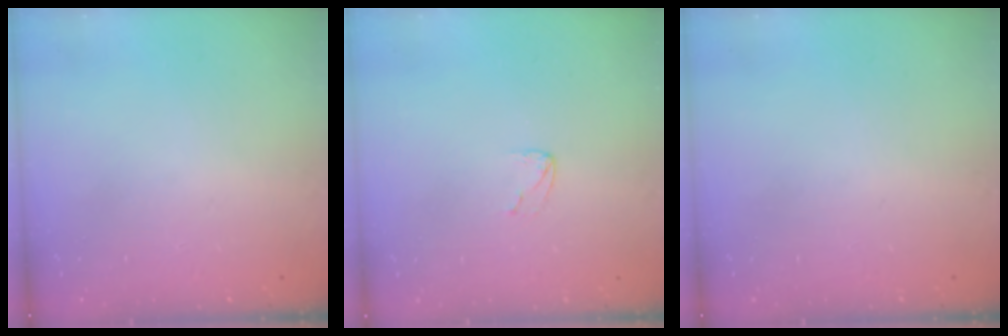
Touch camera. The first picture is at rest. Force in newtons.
{"total": 3.3, "press": 3.3, "slide": 0.3}
{"total": 0.0}